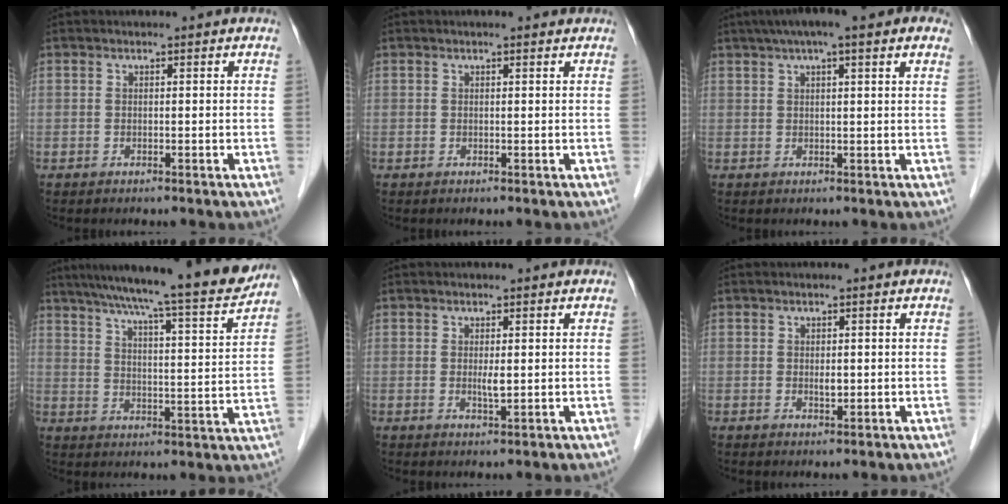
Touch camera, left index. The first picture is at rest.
{"total": 1.2, "force": [1.0, 0.2, 0.6], "torque": [-0.011, 0.008, 0.013]}
{"total": 10.9, "force": [7.0, 1.7, 8.1], "torque": [-0.119, 0.047, 0.096]}
{"total": 19.1, "force": [16.9, -0.3, 9.0], "torque": [-0.138, -0.023, 0.232]}
{"total": 1.6, "force": [0.1, 0.3, 1.6], "torque": [-0.032, -0.004, 0.004]}
{"total": 1.2, "force": [0.0, 0.6, 1.0], "torque": [-0.016, -0.003, 0.002]}